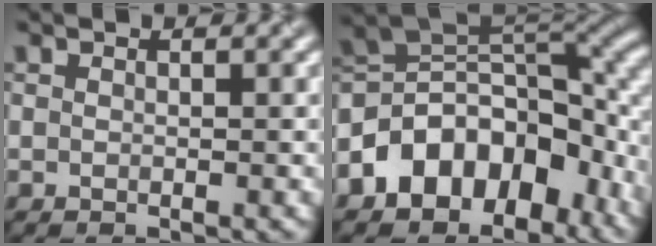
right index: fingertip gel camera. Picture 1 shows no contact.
{"total": 12.5, "force": [-3.7, 8.8, 8.0], "torque": [-0.136, 0.015, -0.080]}